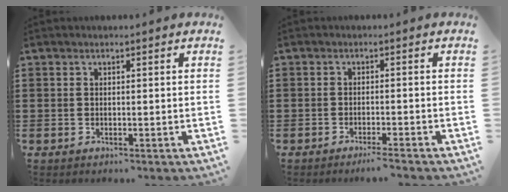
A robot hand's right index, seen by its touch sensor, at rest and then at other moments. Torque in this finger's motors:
{"motor_torque": [0.38, -0.30, 0.10, 0.01]}